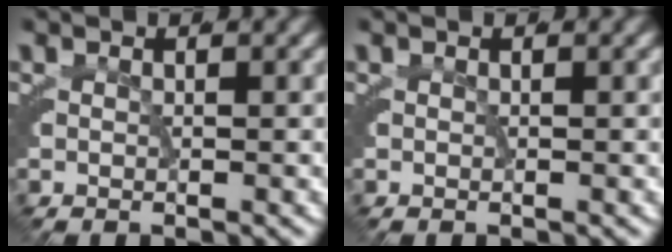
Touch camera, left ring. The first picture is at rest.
{"total": 0.0}